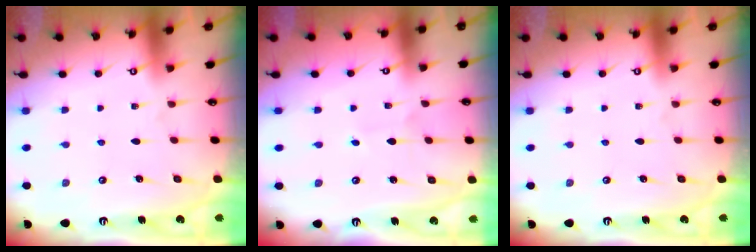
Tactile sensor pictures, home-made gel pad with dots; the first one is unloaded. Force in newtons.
{"total": 1.6, "press": 1.6, "slide": 0.1}
{"total": 0.0}